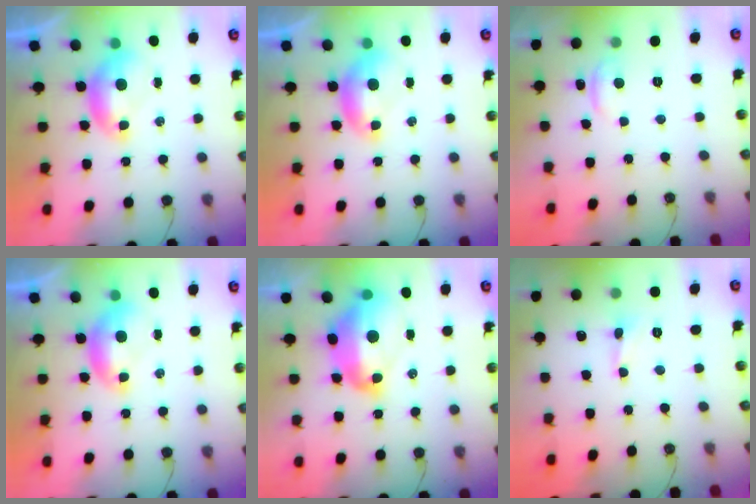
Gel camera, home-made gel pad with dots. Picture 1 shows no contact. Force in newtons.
{"total": 0.0}
{"total": 1.4, "press": 1.0, "slide": 1.0}
{"total": 0.0}
{"total": 10.3, "press": 10.2, "slide": 1.3}
{"total": 1.7, "press": 1.6, "slide": 0.5}